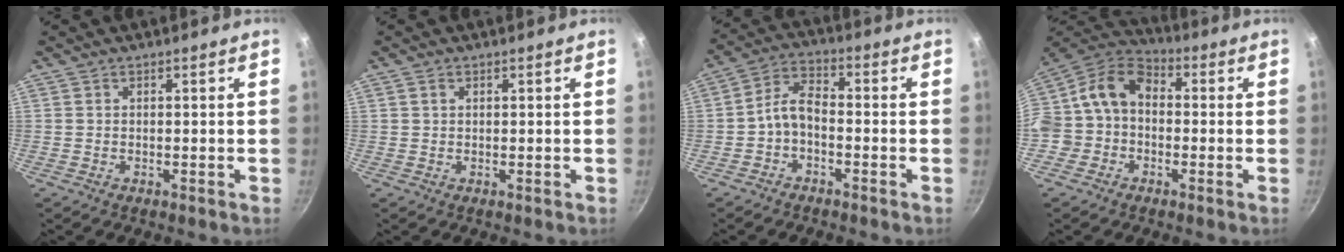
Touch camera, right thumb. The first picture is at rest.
{"total": 1.1, "force": [0.5, 0.9, 0.5], "torque": [-0.006, 0.002, 0.007]}
{"total": 5.8, "force": [-2.1, 3.4, 4.2], "torque": [-0.076, 0.041, -0.047]}
{"total": 13.0, "force": [-1.0, 10.4, 7.6], "torque": [-0.118, 0.046, -0.037]}